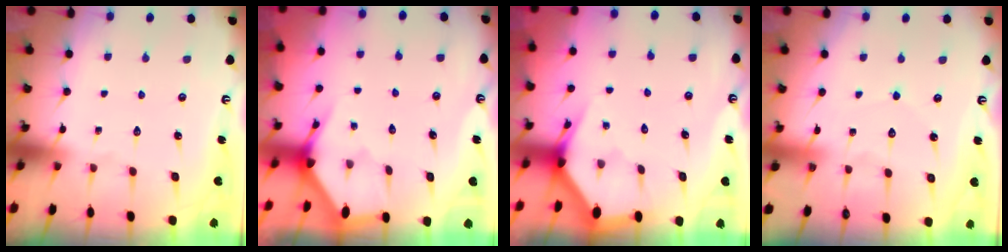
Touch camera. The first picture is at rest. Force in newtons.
{"total": 2.7, "press": 2.7, "slide": 0.1}
{"total": 2.9, "press": 2.9, "slide": 0.2}
{"total": 3.0, "press": 3.0, "slide": 0.3}